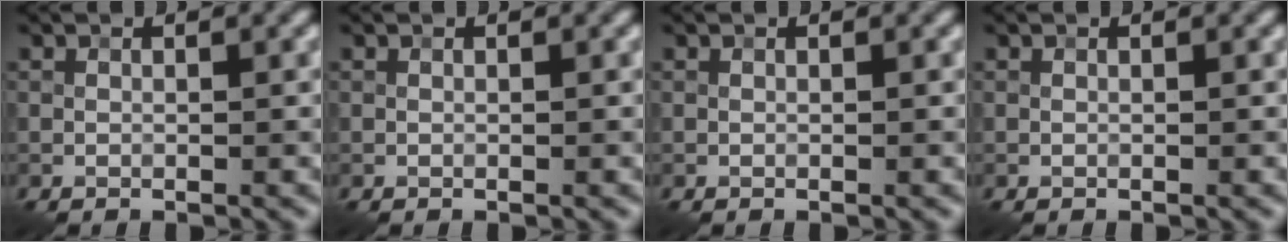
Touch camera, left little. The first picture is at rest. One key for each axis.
{"total": 0.0}
{"total": 0.0}
{"total": 0.0}